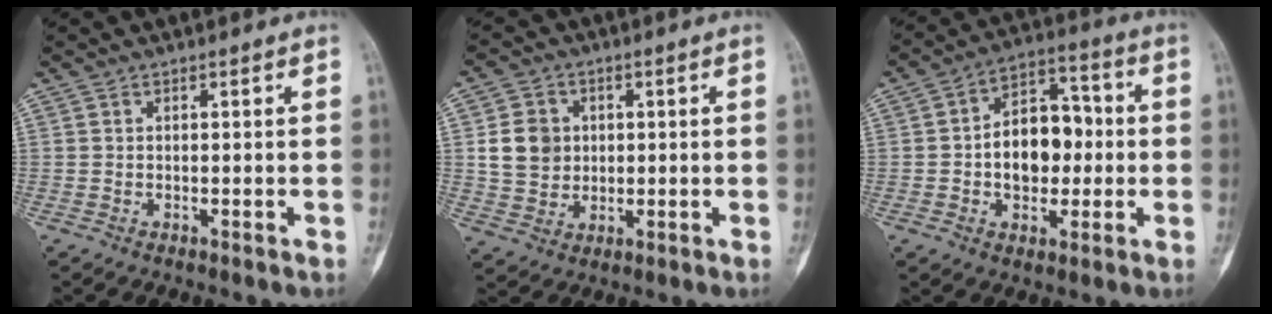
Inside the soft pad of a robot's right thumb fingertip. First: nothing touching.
{"total": 8.2, "force": [1.2, 7.3, 3.6], "torque": [-0.038, -0.004, 0.024]}
{"total": 13.2, "force": [-0.7, 9.1, 9.5], "torque": [-0.106, 0.035, -0.013]}